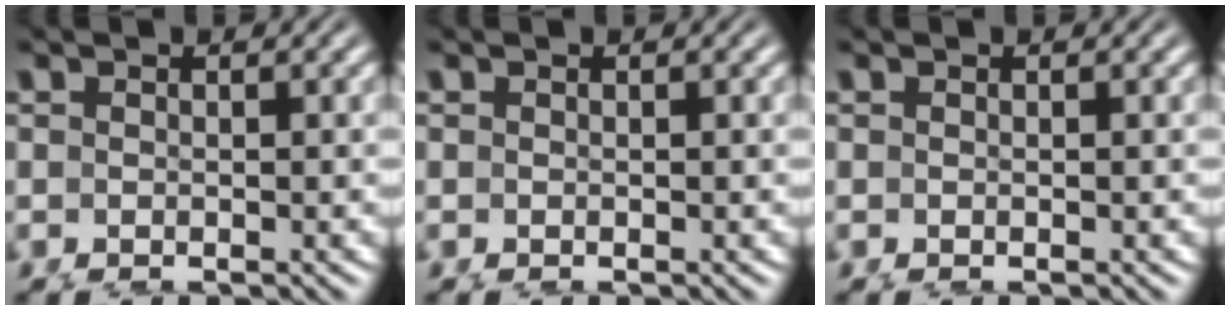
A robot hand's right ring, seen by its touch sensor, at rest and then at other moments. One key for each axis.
{"total": 0.0}
{"total": 0.0}